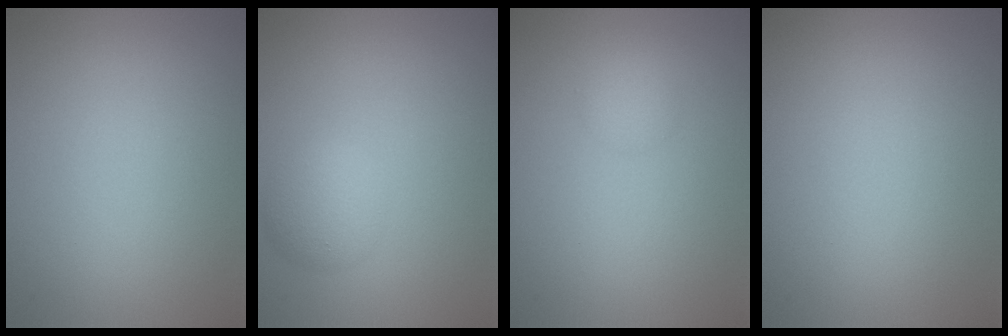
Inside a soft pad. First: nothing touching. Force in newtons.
{"total": 2.5, "press": 2.5, "slide": 0.2}
{"total": 1.3, "press": 1.3, "slide": 0.0}
{"total": 0.0}